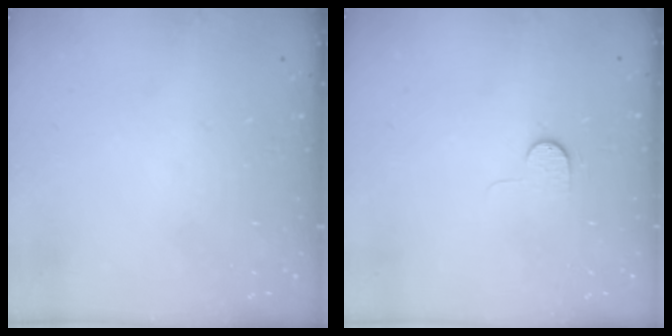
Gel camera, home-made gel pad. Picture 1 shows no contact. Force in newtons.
{"total": 5.0, "press": 5.0, "slide": 0.5}